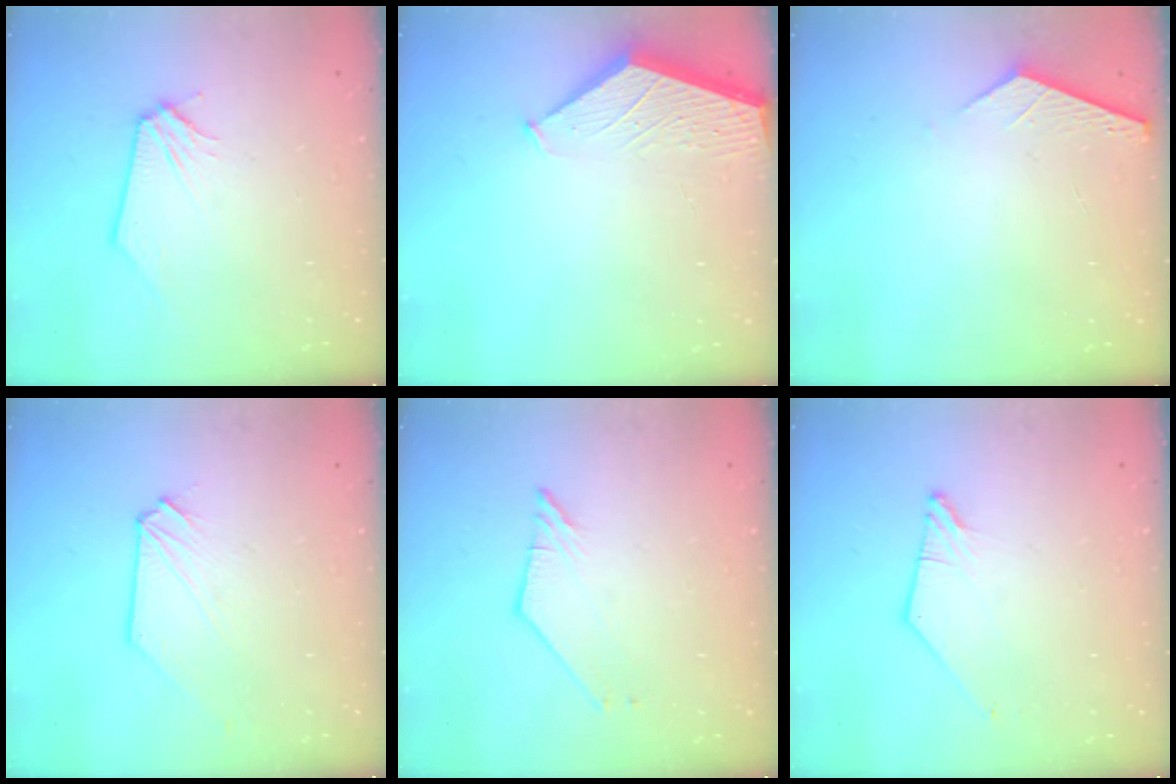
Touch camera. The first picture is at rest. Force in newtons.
{"total": 1.9, "press": 1.9, "slide": 0.2}
{"total": 5.1, "press": 5.1, "slide": 0.4}
{"total": 0.5, "press": 0.5, "slide": 0.0}
{"total": 2.5, "press": 2.4, "slide": 0.4}
{"total": 0.0}